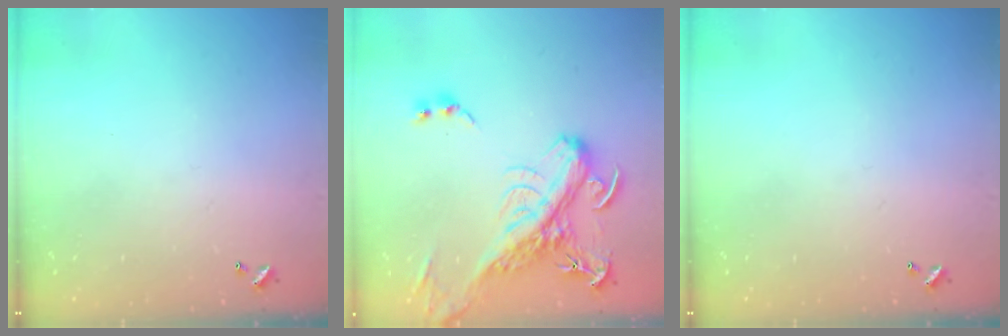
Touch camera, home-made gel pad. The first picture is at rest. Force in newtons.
{"total": 9.2, "press": 9.0, "slide": 2.0}
{"total": 0.0}